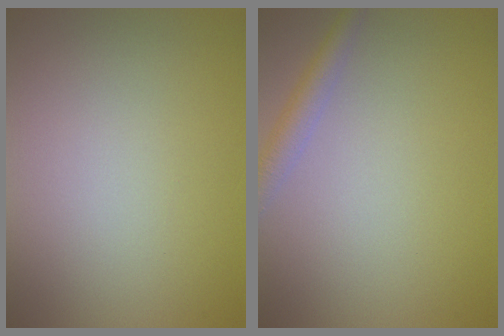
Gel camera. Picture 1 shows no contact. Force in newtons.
{"total": 2.4, "press": 2.4, "slide": 0.1}